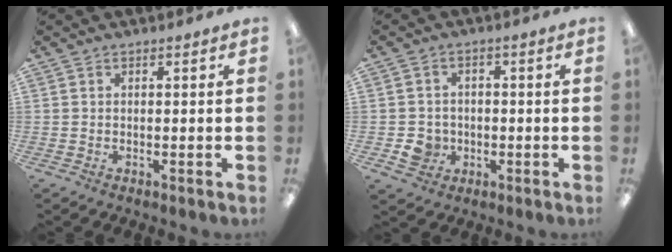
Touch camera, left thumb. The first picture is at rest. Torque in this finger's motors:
{"motor_torque": [-0.20, -0.13, 0.32, -0.25, 0.02]}